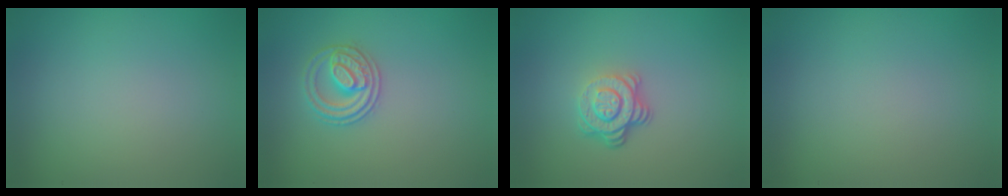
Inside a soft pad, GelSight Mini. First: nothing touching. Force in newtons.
{"total": 2.6, "press": 2.6, "slide": 0.5}
{"total": 4.0, "press": 2.8, "slide": 2.9}
{"total": 0.0}